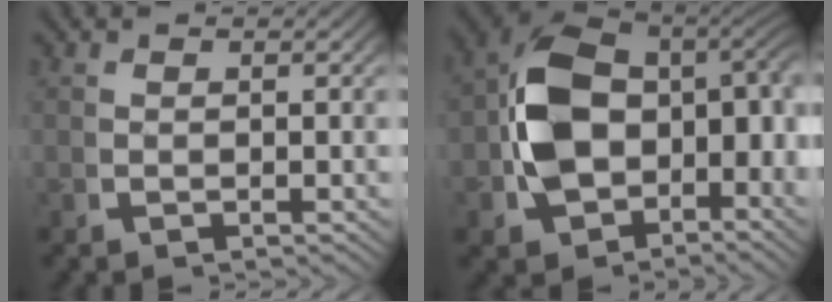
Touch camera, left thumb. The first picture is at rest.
{"total": 16.2, "force": [0.0, 11.2, 11.7], "torque": [-0.234, -0.027, 0.014]}